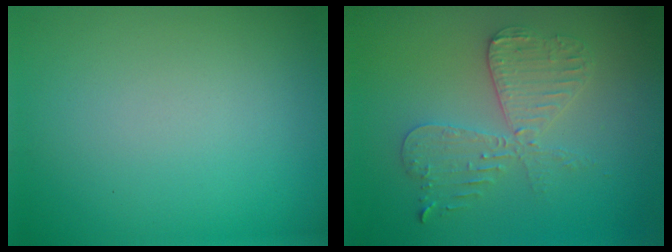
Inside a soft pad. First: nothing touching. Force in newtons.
{"total": 4.3, "press": 3.7, "slide": 2.1}